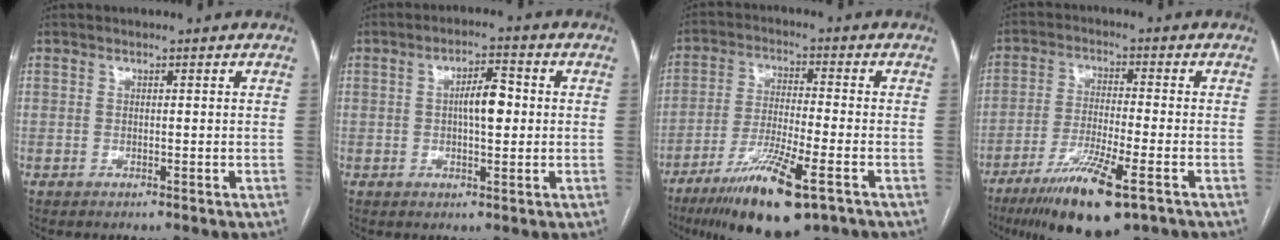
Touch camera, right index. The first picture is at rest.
{"total": 5.4, "force": [0.3, 1.7, 5.1], "torque": [-0.086, 0.012, 0.004]}
{"total": 13.8, "force": [-7.9, 1.8, 11.2], "torque": [-0.210, -0.031, -0.135]}
{"total": 12.4, "force": [-7.2, 1.5, 10.0], "torque": [-0.185, -0.031, -0.122]}